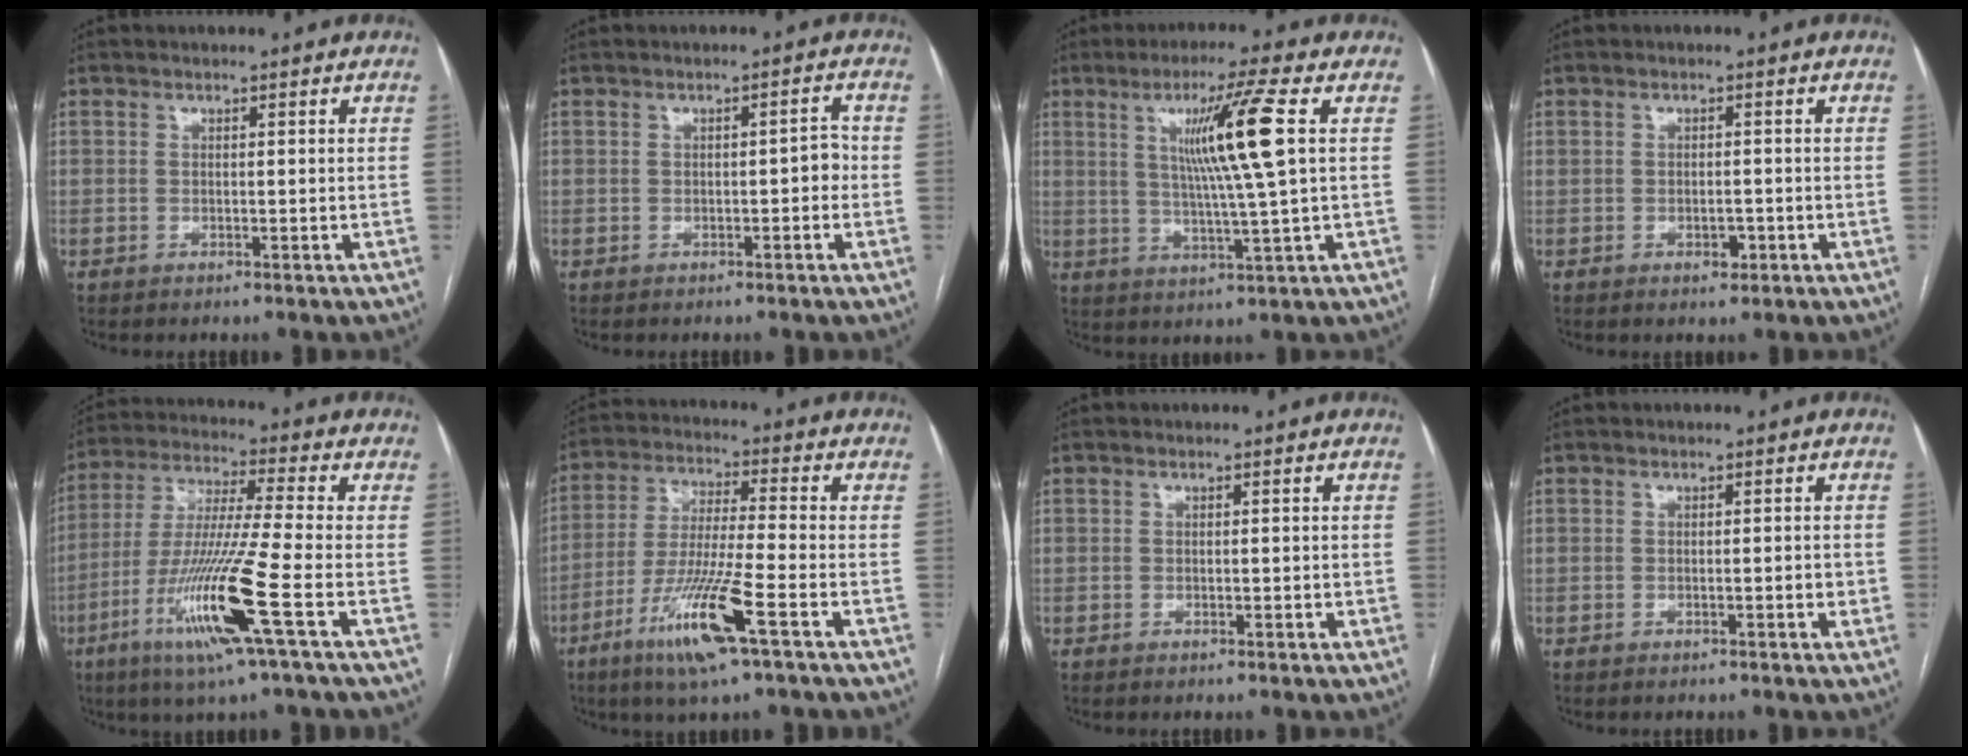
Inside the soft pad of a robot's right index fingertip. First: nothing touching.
{"total": 2.5, "force": [-0.5, 1.0, 2.3], "torque": [-0.025, 0.011, -0.007]}
{"total": 10.7, "force": [2.8, -1.7, 10.2], "torque": [-0.177, -0.002, 0.053]}
{"total": 1.9, "force": [-0.8, 1.0, 1.4], "torque": [-0.022, 0.001, -0.007]}
{"total": 15.4, "force": [-6.1, -1.3, 14.0], "torque": [-0.290, -0.026, -0.119]}
{"total": 12.6, "force": [-6.3, 0.0, 10.9], "torque": [-0.222, -0.024, -0.119]}
{"total": 0.7, "force": [-0.1, 0.3, 0.6], "torque": [-0.010, 0.005, 0.004]}
{"total": 1.3, "force": [-0.3, 0.4, 1.2], "torque": [-0.016, 0.001, -0.001]}